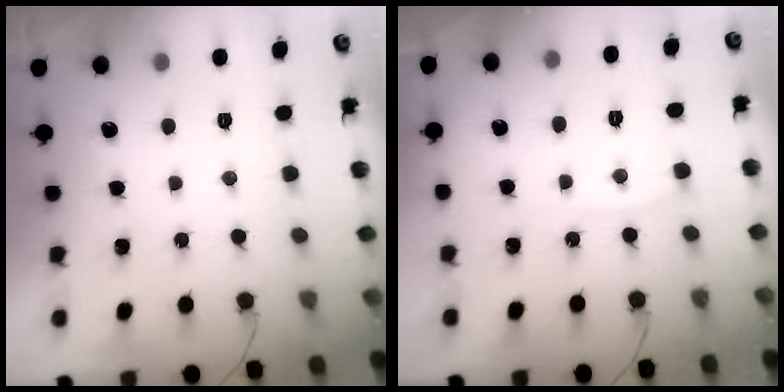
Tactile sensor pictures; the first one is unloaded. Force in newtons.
{"total": 3.4, "press": 3.4, "slide": 0.3}